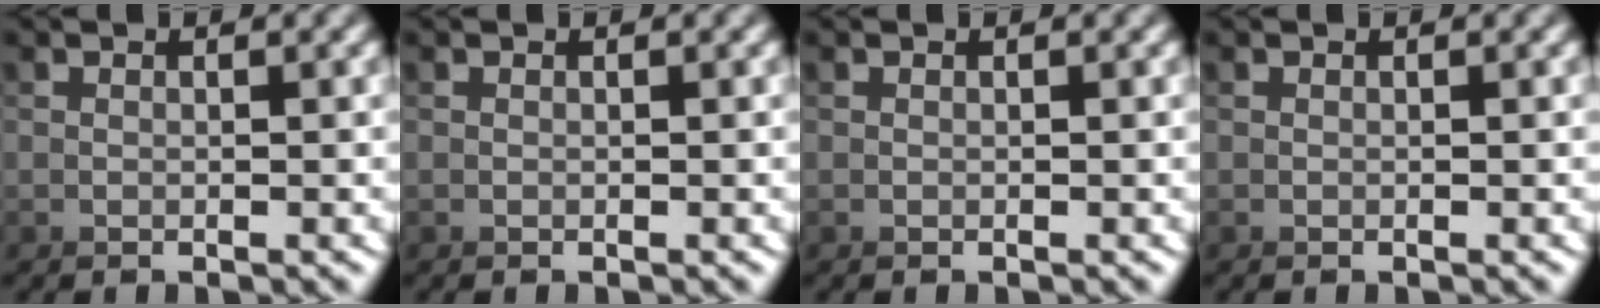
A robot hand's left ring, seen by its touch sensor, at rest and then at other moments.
{"total": 0.0}
{"total": 0.0}
{"total": 0.0}